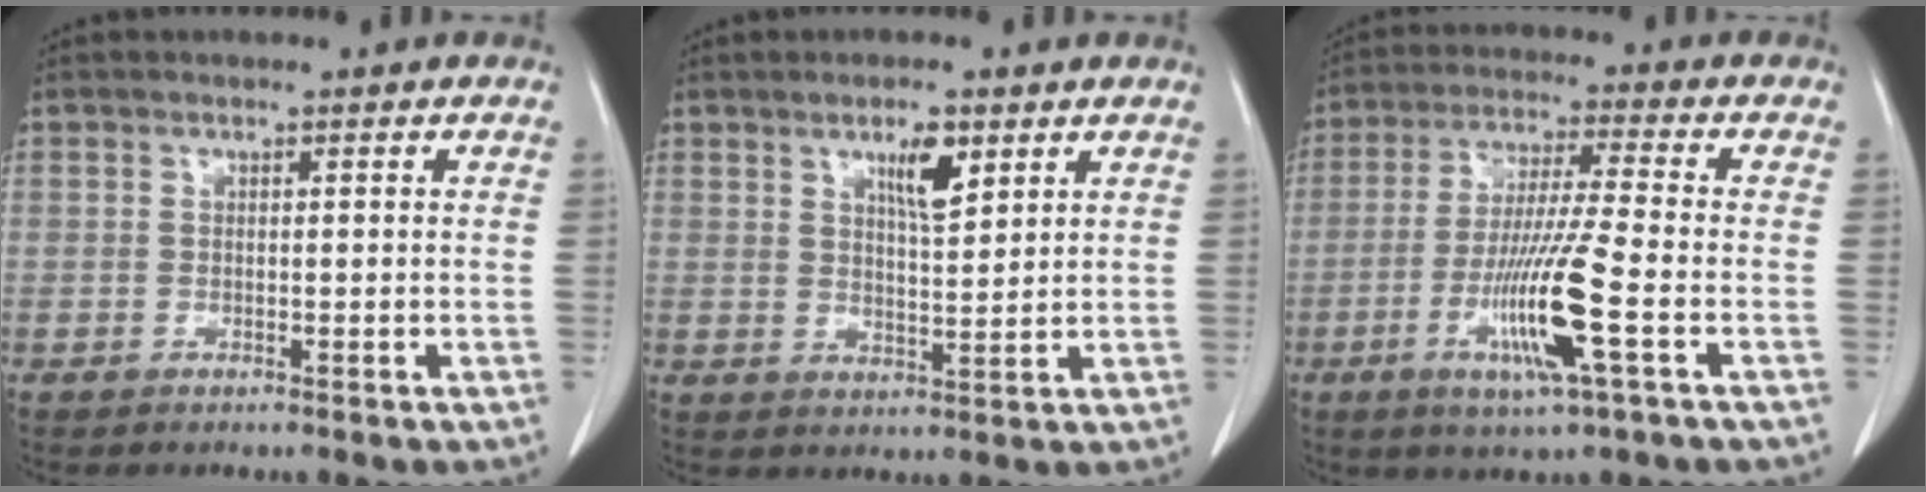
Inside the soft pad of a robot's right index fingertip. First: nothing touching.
{"total": 5.1, "force": [2.8, 1.1, 4.1], "torque": [-0.074, -0.002, 0.050]}
{"total": 12.2, "force": [-4.0, -0.3, 11.5], "torque": [-0.227, -0.019, -0.078]}